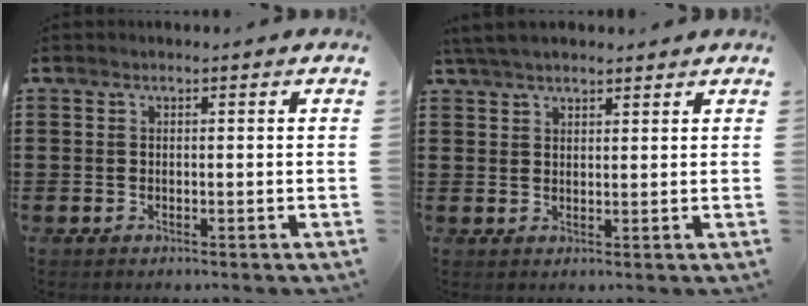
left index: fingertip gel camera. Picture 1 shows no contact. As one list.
[{"total": 3.9, "force": [3.3, 0.9, 1.8], "torque": [-0.043, 0.002, 0.062]}]